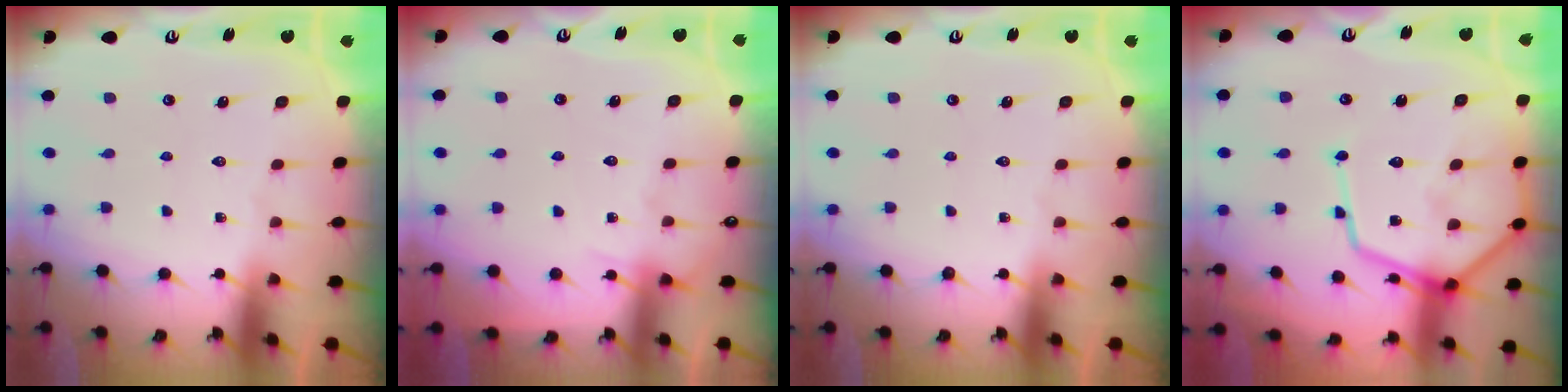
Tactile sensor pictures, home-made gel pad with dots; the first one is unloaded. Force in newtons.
{"total": 5.0, "press": 5.0, "slide": 0.6}
{"total": 0.0}
{"total": 14.3, "press": 14.2, "slide": 1.4}